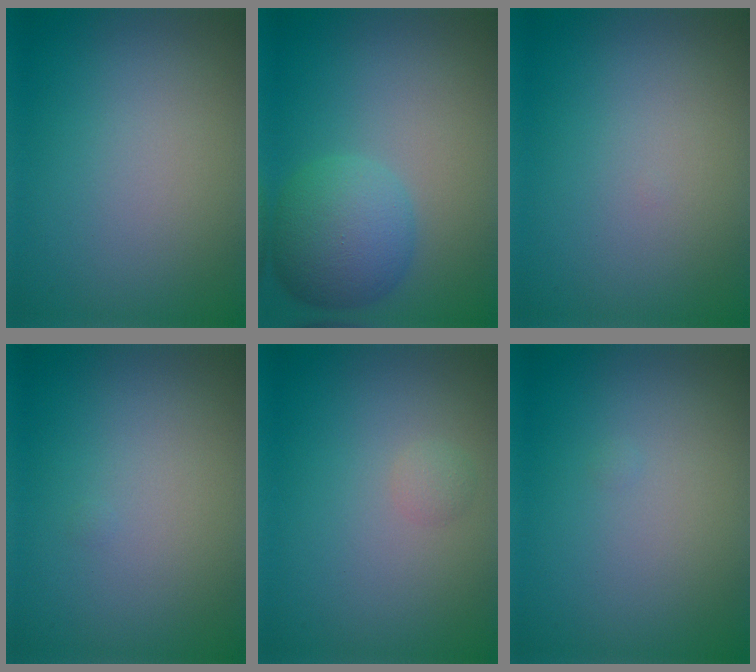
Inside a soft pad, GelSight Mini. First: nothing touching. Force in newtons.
{"total": 5.6, "press": 5.6, "slide": 0.2}
{"total": 0.0}
{"total": 0.0}
{"total": 0.8, "press": 0.8, "slide": 0.0}
{"total": 0.0}